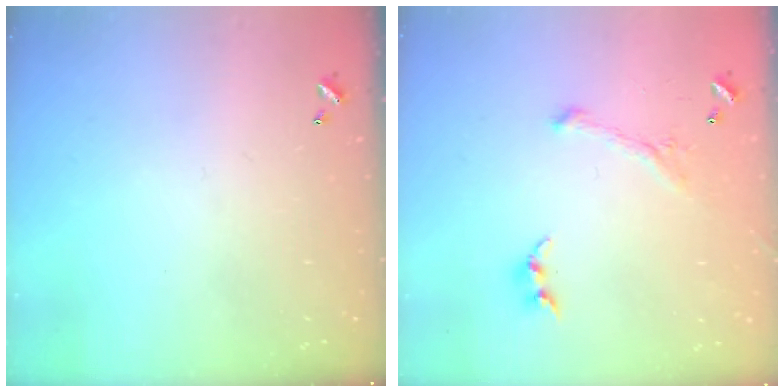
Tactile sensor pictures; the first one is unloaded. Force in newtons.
{"total": 2.8, "press": 2.6, "slide": 0.9}